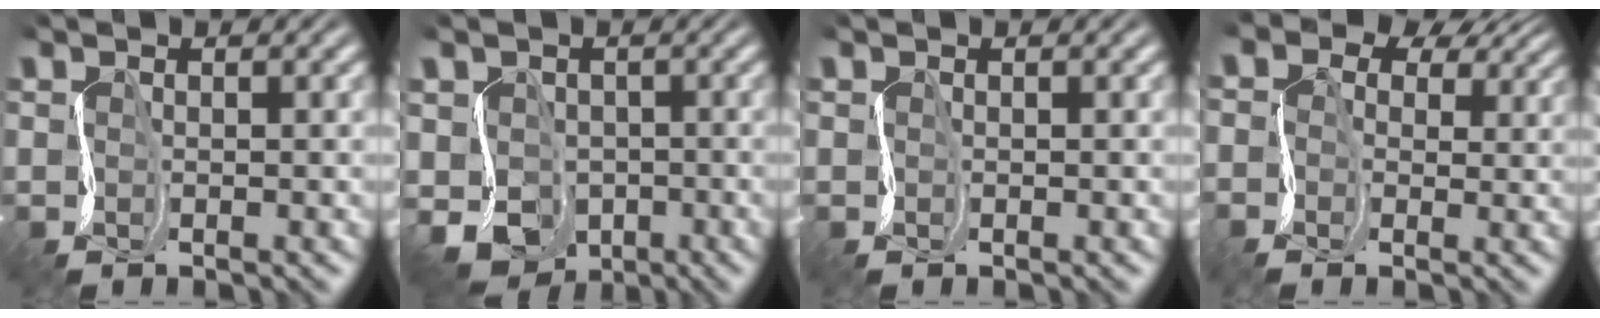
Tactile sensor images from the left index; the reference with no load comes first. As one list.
[{"total": 5.7, "force": [-2.5, 4.6, 2.2], "torque": [-0.057, -0.016, -0.034]}, {"total": 0.0}, {"total": 6.6, "force": [2.4, 5.0, 3.6], "torque": [-0.073, 0.014, 0.012]}]